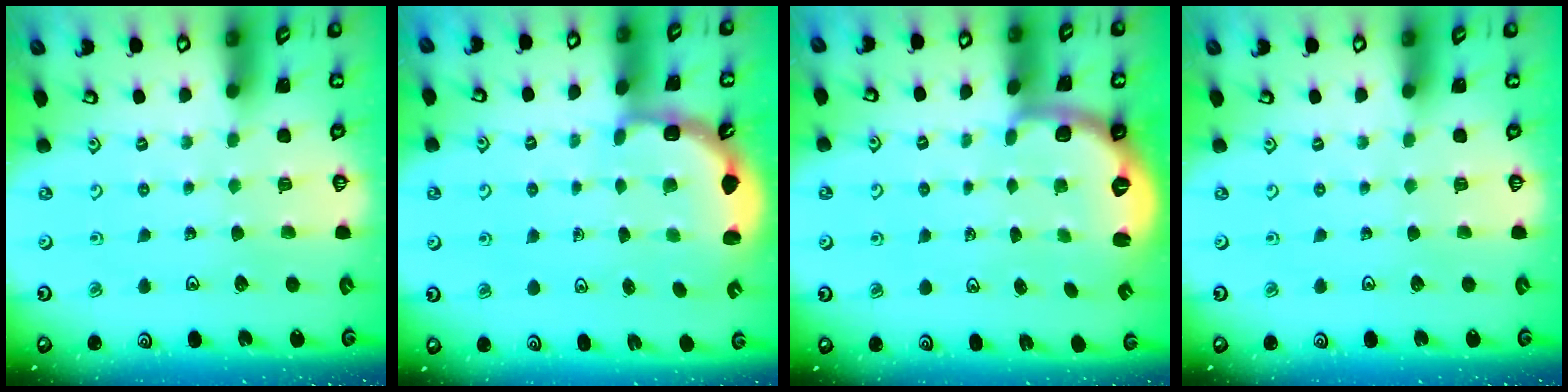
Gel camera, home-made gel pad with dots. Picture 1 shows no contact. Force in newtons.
{"total": 3.2, "press": 2.7, "slide": 1.7}
{"total": 2.7, "press": 1.6, "slide": 2.2}
{"total": 0.0}